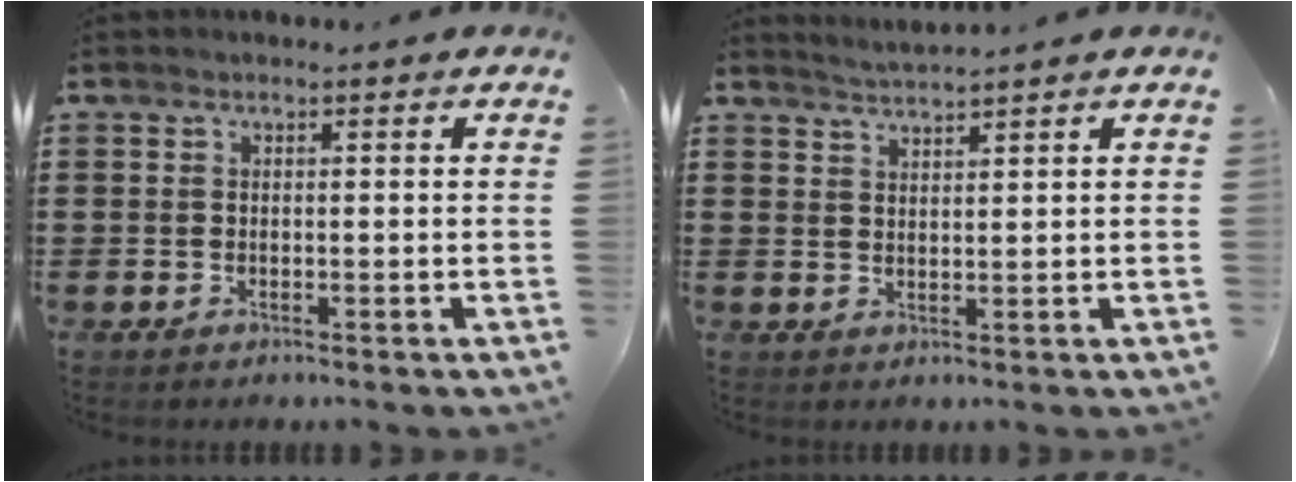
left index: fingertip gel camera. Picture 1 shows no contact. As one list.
[{"total": 2.1, "force": [2.0, -0.6, -0.1], "torque": [-0.004, -0.003, 0.038]}]